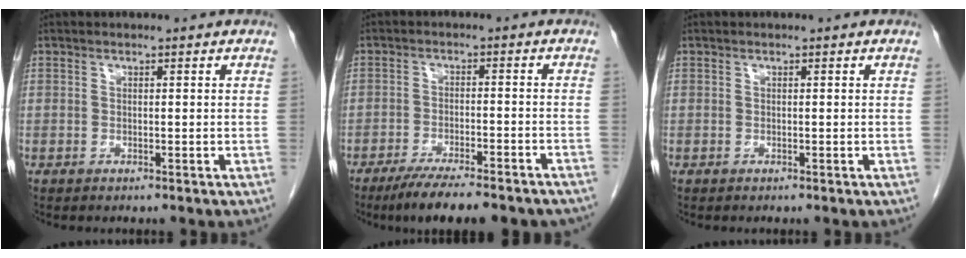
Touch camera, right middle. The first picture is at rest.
{"total": 13.6, "force": [-11.2, 2.2, 7.4], "torque": [-0.099, -0.015, -0.163]}
{"total": 0.0}